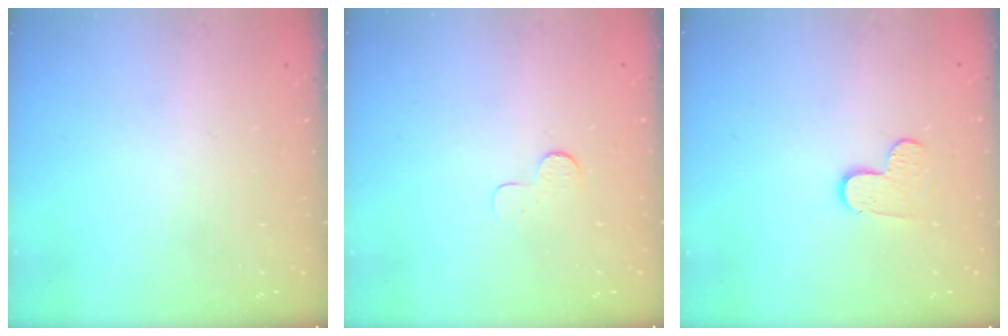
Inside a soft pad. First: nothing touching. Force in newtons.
{"total": 3.7, "press": 3.7, "slide": 0.4}
{"total": 4.8, "press": 4.8, "slide": 0.5}